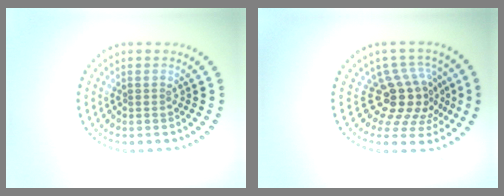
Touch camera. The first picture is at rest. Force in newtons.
{"total": 4.7, "press": 3.4, "slide": 3.2}